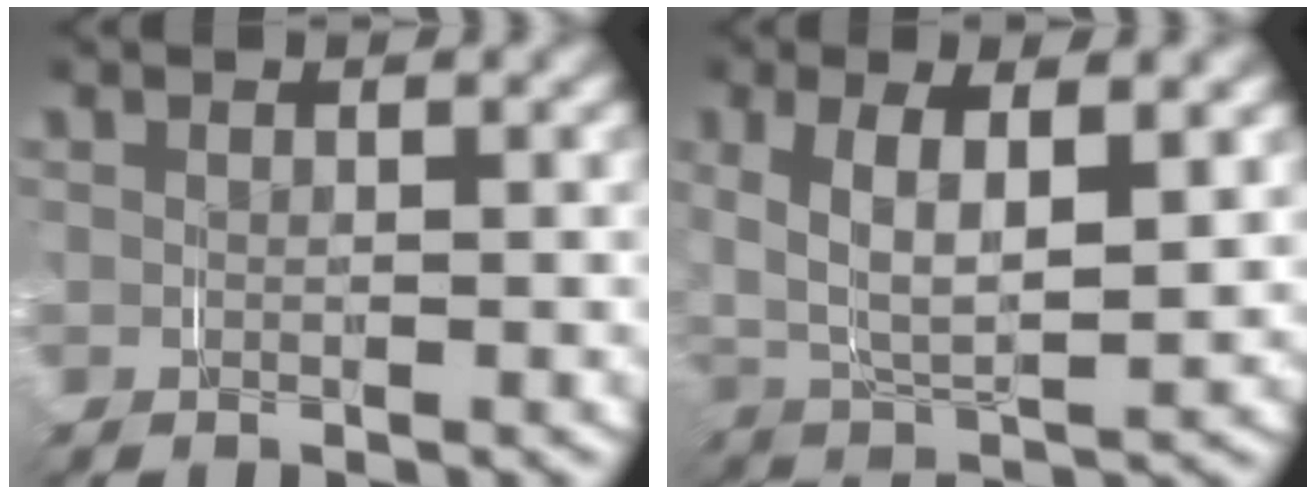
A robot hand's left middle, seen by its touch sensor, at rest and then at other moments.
{"total": 6.3, "force": [1.1, 3.3, 5.2], "torque": [-0.115, -0.008, 0.025]}